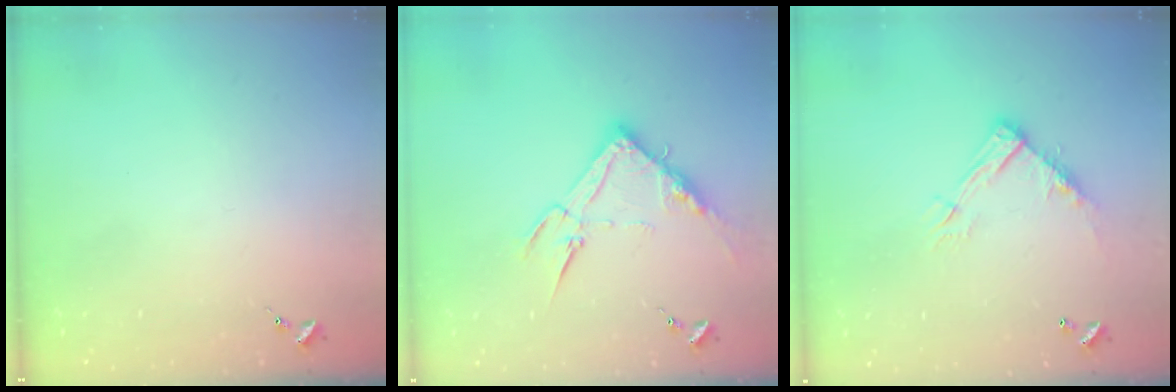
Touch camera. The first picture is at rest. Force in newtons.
{"total": 13.9, "press": 13.8, "slide": 0.9}
{"total": 11.8, "press": 11.8, "slide": 0.5}